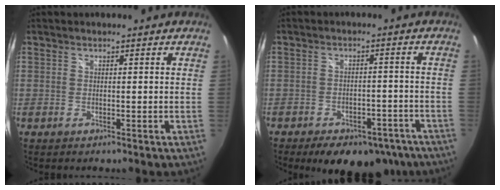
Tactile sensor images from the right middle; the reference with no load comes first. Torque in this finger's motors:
{"motor_torque": [1.07, -1.07, 0.24, 0.06]}